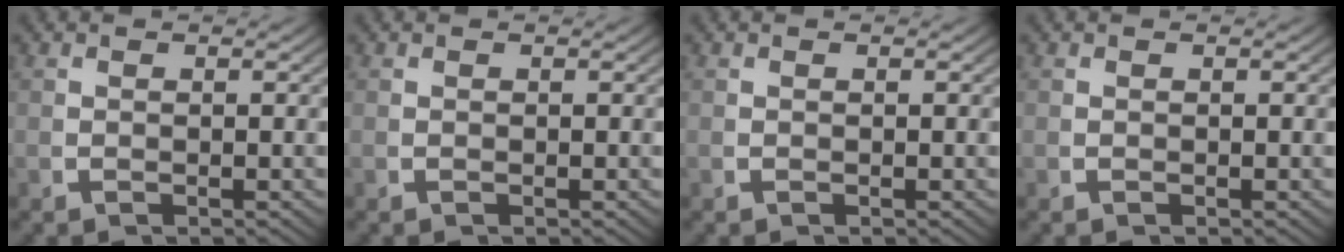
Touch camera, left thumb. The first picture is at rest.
{"total": 0.5, "force": [-0.1, 0.3, 0.4], "torque": [-0.005, -0.003, 0.000]}
{"total": 0.0}
{"total": 0.0}